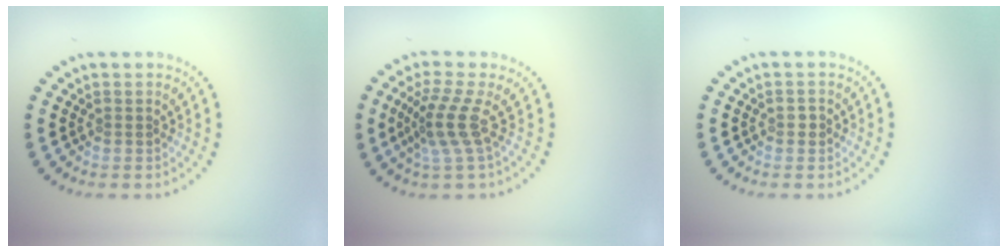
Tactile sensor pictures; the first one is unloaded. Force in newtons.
{"total": 3.2, "press": 2.2, "slide": 2.4}
{"total": 0.8, "press": 0.8, "slide": 0.1}